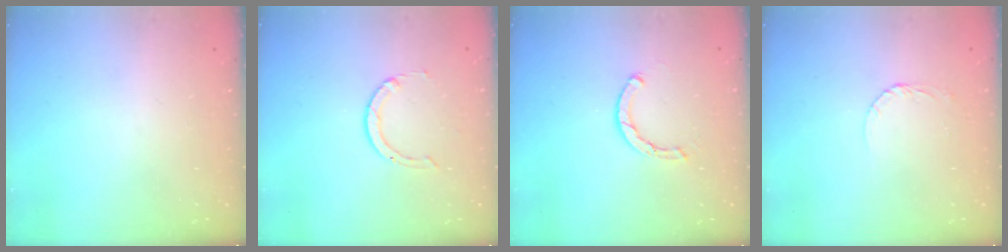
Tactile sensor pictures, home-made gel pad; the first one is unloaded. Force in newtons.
{"total": 2.0, "press": 2.0, "slide": 0.2}
{"total": 2.5, "press": 2.5, "slide": 0.1}
{"total": 2.6, "press": 2.6, "slide": 0.1}